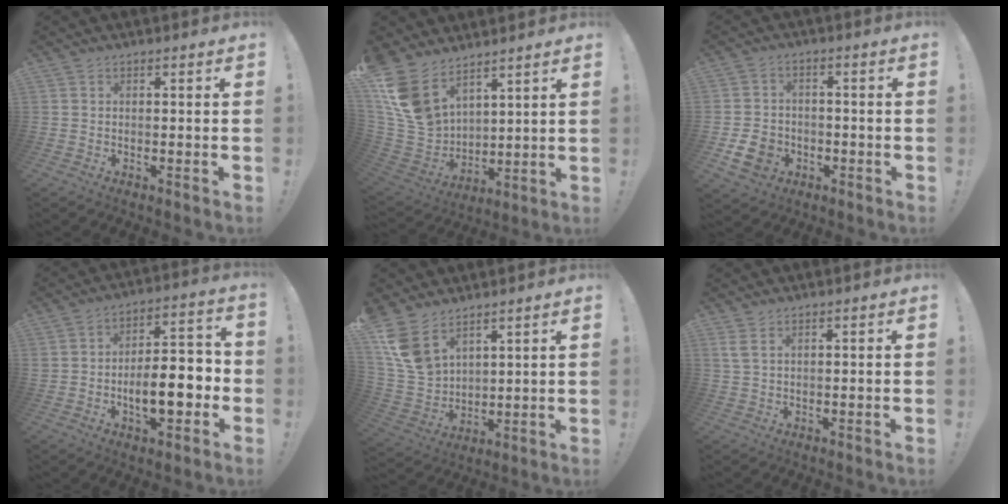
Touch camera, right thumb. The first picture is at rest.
{"total": 16.5, "force": [10.4, 10.2, 7.9], "torque": [-0.177, -0.068, 0.199]}
{"total": 9.4, "force": [-4.1, 7.2, 4.4], "torque": [-0.072, 0.029, -0.073]}
{"total": 13.0, "force": [-4.2, 6.1, 10.7], "torque": [-0.169, 0.016, -0.076]}
{"total": 13.4, "force": [8.6, 8.0, 6.4], "torque": [-0.131, -0.050, 0.172]}
{"total": 2.8, "force": [1.4, 0.8, 2.3], "torque": [-0.055, 0.002, 0.028]}